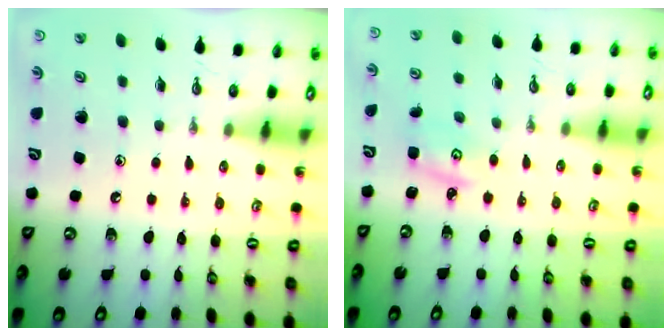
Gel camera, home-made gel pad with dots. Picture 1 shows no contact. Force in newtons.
{"total": 1.8, "press": 1.8, "slide": 0.1}